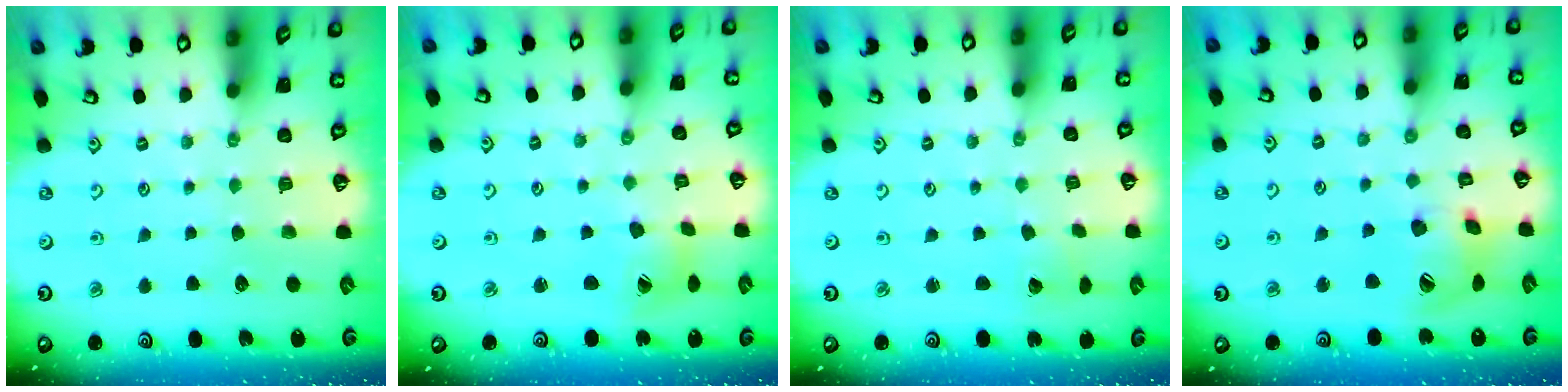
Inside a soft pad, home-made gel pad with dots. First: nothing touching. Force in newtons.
{"total": 6.1, "press": 6.0, "slide": 0.6}
{"total": 2.3, "press": 2.3, "slide": 0.1}
{"total": 14.8, "press": 14.6, "slide": 2.3}